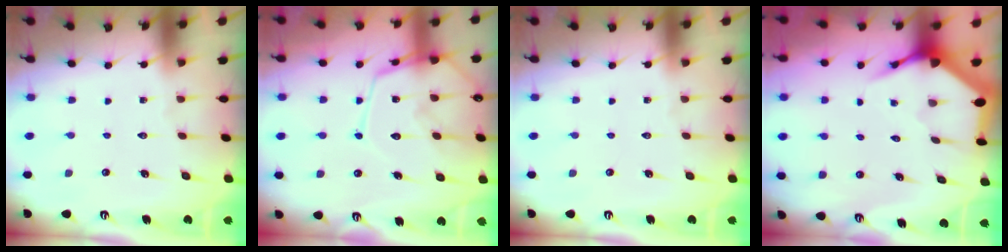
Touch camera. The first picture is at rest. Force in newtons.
{"total": 13.7, "press": 13.6, "slide": 1.3}
{"total": 0.0}
{"total": 4.7, "press": 4.6, "slide": 0.5}